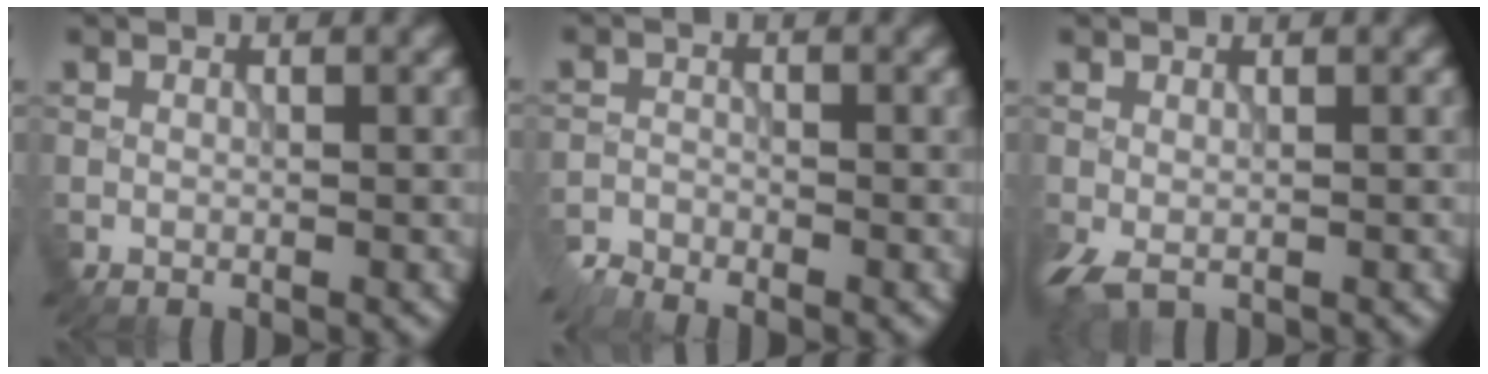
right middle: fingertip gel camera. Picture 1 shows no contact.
{"total": 2.6, "force": [-2.5, 0.4, 0.3], "torque": [-0.012, -0.009, -0.058]}
{"total": 2.0, "force": [-0.7, 1.0, 1.6], "torque": [-0.046, -0.008, -0.013]}